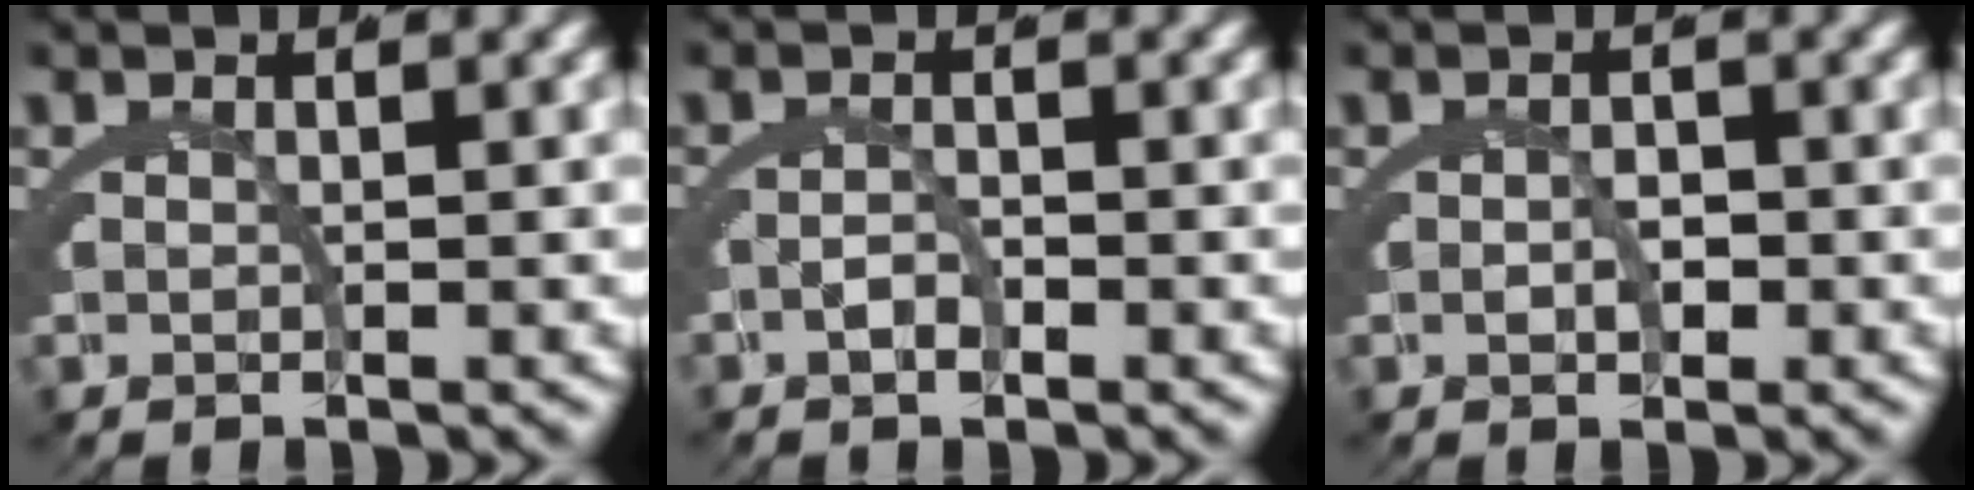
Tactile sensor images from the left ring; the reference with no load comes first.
{"total": 1.2, "force": [-0.9, -0.1, 0.8], "torque": [-0.014, -0.007, -0.013]}
{"total": 1.0, "force": [-0.5, 0.4, 0.8], "torque": [-0.009, -0.010, -0.005]}